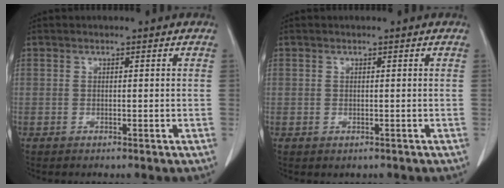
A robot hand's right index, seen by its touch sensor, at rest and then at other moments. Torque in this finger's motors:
{"motor_torque": [-1.27, 0.13, -0.39, -0.15]}